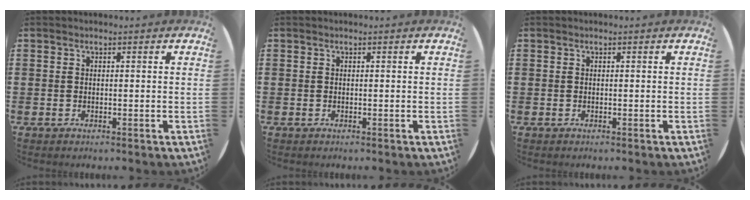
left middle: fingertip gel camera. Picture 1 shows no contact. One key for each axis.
{"total": 0.0}
{"total": 0.0}